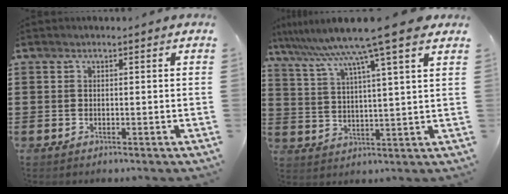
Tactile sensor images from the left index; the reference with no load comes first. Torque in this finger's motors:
{"motor_torque": [1.86, -0.28, 1.05, 0.21]}